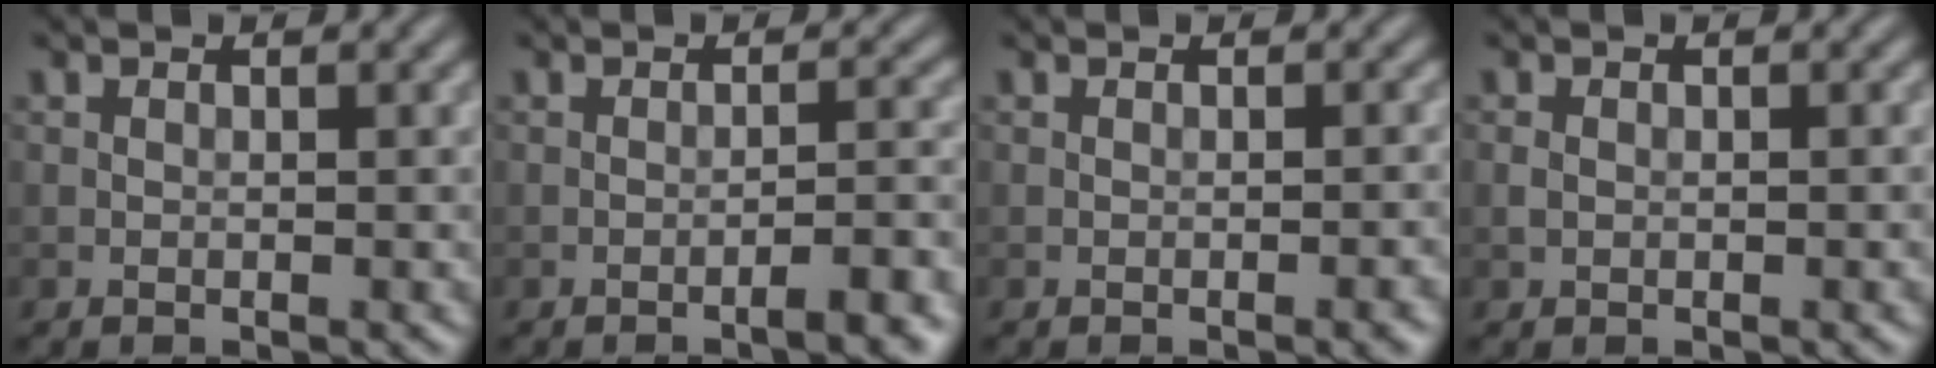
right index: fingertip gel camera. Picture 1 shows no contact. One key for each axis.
{"total": 3.4, "fx": -1.9, "fy": 0.6, "fz": 2.7, "tx": -0.034, "ty": 0.013, "tz": -0.035}
{"total": 1.4, "fx": -0.6, "fy": 0.2, "fz": 1.3, "tx": -0.013, "ty": 0.001, "tz": -0.008}
{"total": 1.0, "fx": -0.2, "fy": 0.7, "fz": 0.8, "tx": -0.014, "ty": 0.000, "tz": -0.004}